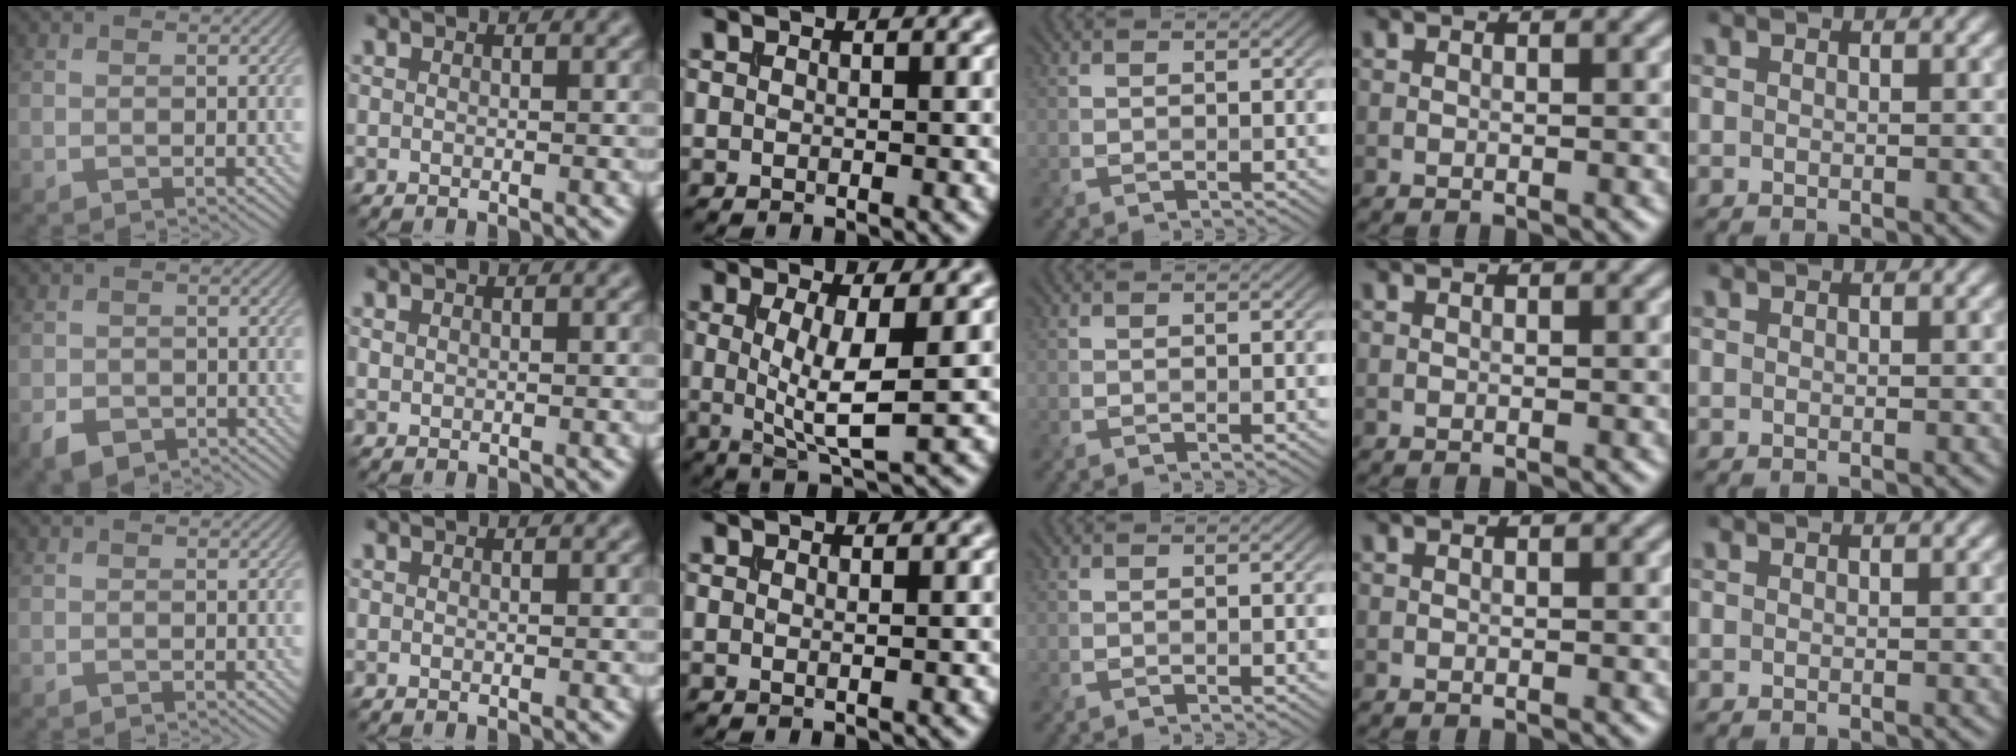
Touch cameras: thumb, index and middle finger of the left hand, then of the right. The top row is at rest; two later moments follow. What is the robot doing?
{"motion": "extract", "object": "file holder"}